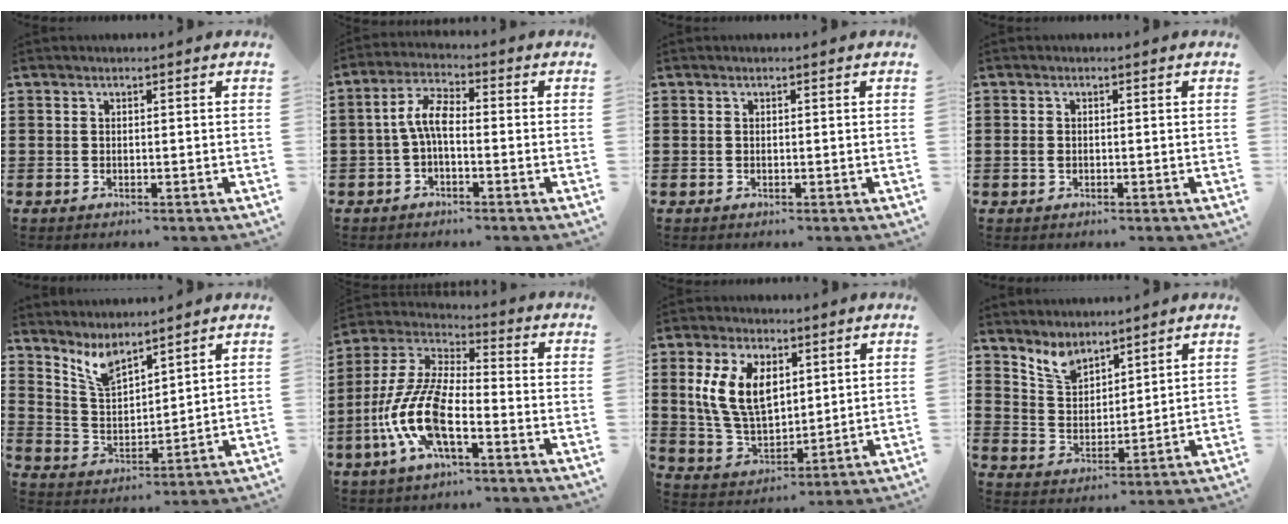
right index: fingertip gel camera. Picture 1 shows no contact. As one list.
[{"total": 5.3, "force": [-0.7, 2.1, 4.8], "torque": [-0.110, 0.004, -0.021]}, {"total": 0.0}, {"total": 0.9, "force": [-0.1, 0.7, 0.5], "torque": [-0.013, 0.004, -0.003]}, {"total": 5.8, "force": [5.0, 1.7, 2.5], "torque": [-0.065, -0.015, 0.092]}, {"total": 12.1, "force": [-5.0, 4.5, 10.1], "torque": [-0.251, -0.013, -0.103]}, {"total": 10.3, "force": [3.0, 6.2, 7.7], "torque": [-0.189, 0.009, 0.052]}, {"total": 5.0, "force": [4.4, 2.1, 1.2], "torque": [-0.041, -0.008, 0.083]}]